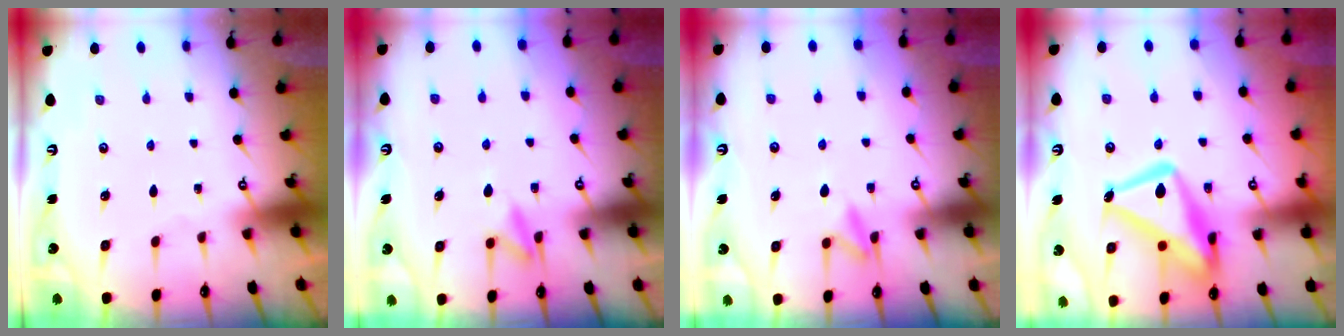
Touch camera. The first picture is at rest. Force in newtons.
{"total": 9.9, "press": 9.8, "slide": 1.4}
{"total": 8.6, "press": 8.5, "slide": 1.0}
{"total": 18.3, "press": 18.2, "slide": 1.6}